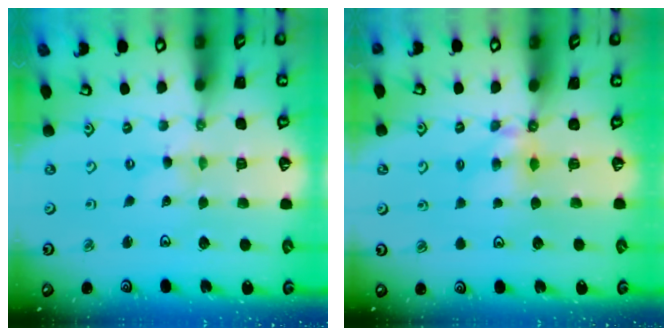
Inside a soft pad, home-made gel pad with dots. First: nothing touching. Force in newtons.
{"total": 5.4, "press": 5.4, "slide": 0.4}